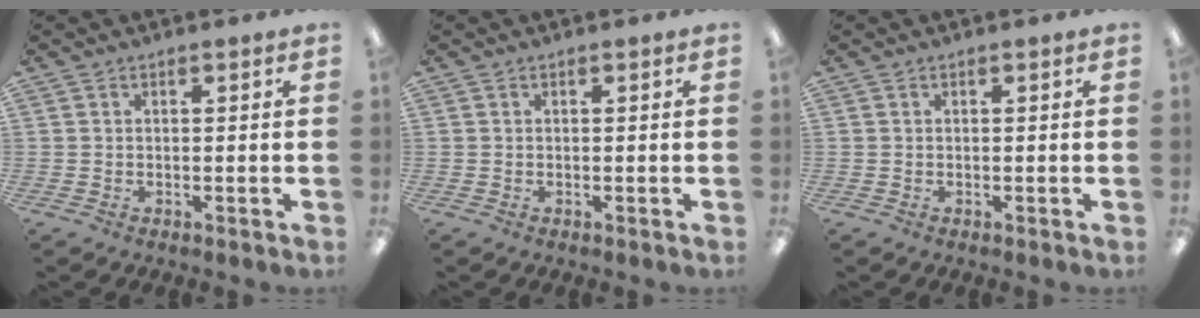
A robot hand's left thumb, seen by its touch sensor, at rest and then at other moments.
{"total": 0.0}
{"total": 0.0}